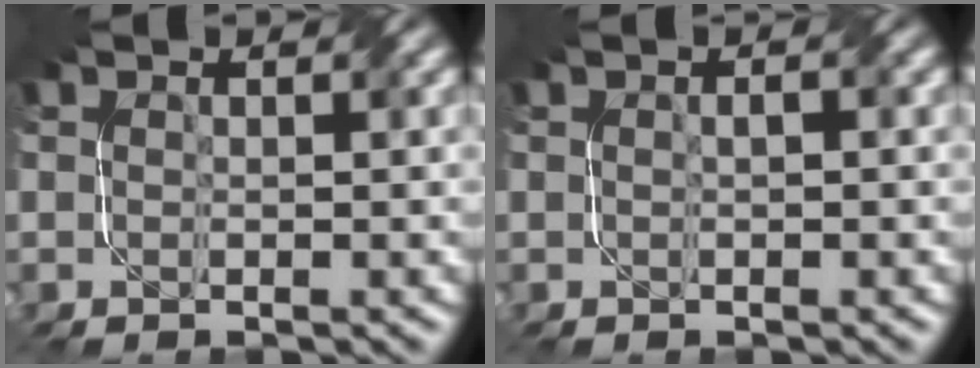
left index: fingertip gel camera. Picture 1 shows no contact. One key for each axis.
{"total": 0.7, "fx": 0.2, "fy": 0.1, "fz": 0.6, "tx": -0.013, "ty": -0.001, "tz": -0.002}